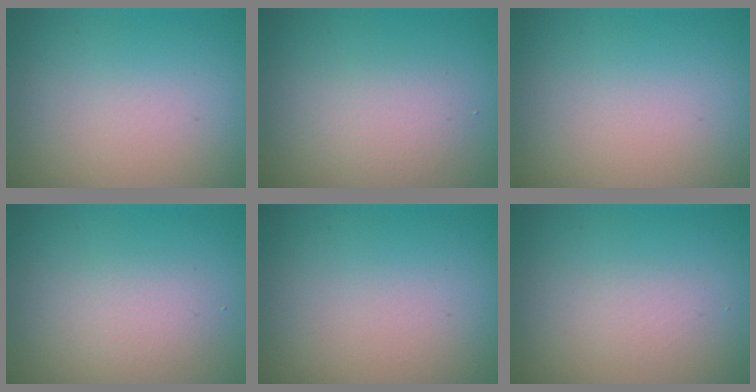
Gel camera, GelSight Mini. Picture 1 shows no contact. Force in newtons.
{"total": 2.0, "press": 2.0, "slide": 0.0}
{"total": 0.0}
{"total": 1.8, "press": 1.8, "slide": 0.1}
{"total": 0.0}
{"total": 0.8, "press": 0.8, "slide": 0.1}